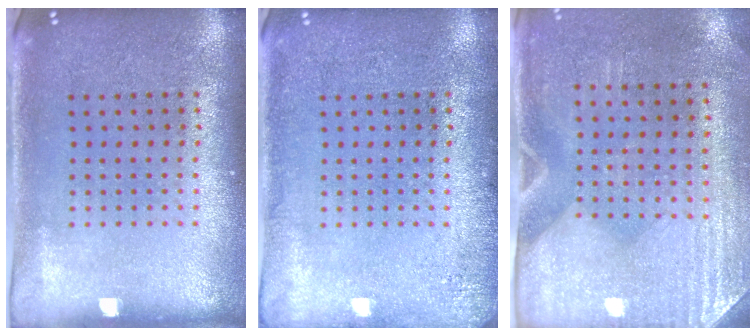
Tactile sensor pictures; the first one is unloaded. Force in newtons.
{"total": 1.6, "press": 1.6, "slide": 0.3}
{"total": 2.9, "press": 2.5, "slide": 1.4}